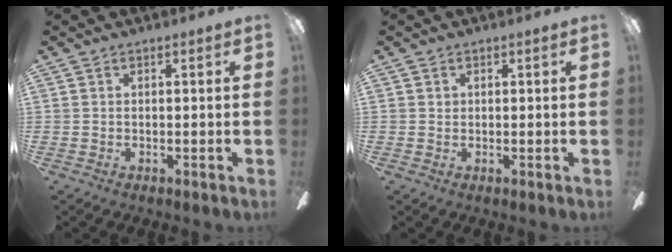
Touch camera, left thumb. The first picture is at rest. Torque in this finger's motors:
{"motor_torque": [0.03, -0.03, 0.35, -0.38, 0.00]}